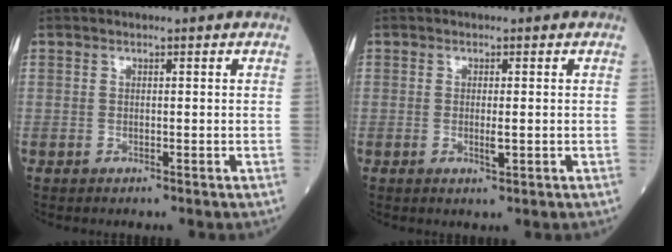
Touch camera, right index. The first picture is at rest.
{"total": 1.8, "force": [-0.3, 0.2, 1.8], "torque": [-0.033, -0.004, -0.004]}